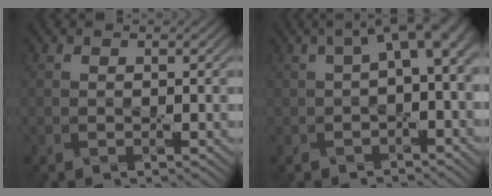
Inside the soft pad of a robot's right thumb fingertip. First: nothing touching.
{"total": 5.4, "force": [1.1, 2.1, 4.9], "torque": [-0.072, 0.012, 0.014]}